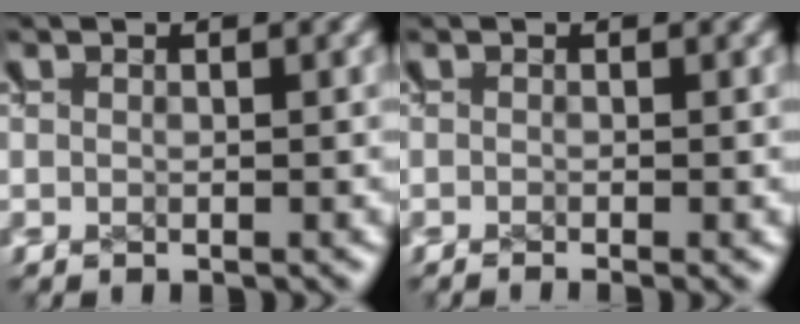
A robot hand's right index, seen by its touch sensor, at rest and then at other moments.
{"total": 0.9, "force": [-0.7, 0.3, 0.5], "torque": [0.000, -0.003, -0.011]}